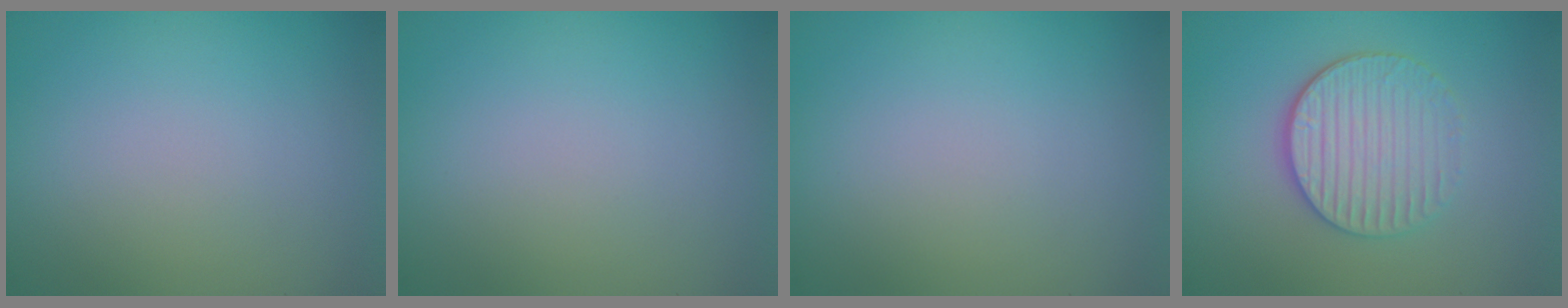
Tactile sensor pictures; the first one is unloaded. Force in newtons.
{"total": 0.0}
{"total": 0.0}
{"total": 4.0, "press": 3.4, "slide": 2.0}